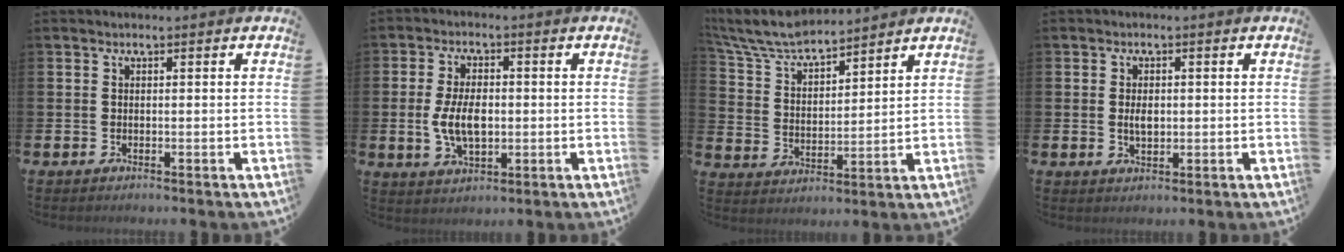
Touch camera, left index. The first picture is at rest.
{"total": 6.1, "force": [-0.2, 3.5, 5.0], "torque": [-0.094, 0.000, -0.011]}
{"total": 7.4, "force": [7.0, 1.3, 2.0], "torque": [-0.068, -0.042, 0.124]}
{"total": 2.3, "force": [0.1, 1.4, 1.9], "torque": [-0.024, 0.000, -0.002]}